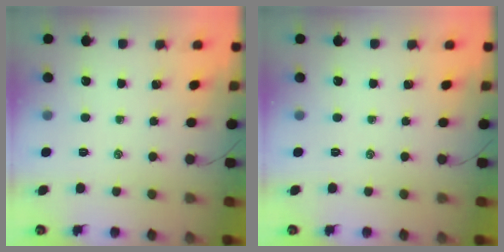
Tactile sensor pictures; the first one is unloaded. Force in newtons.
{"total": 0.0}